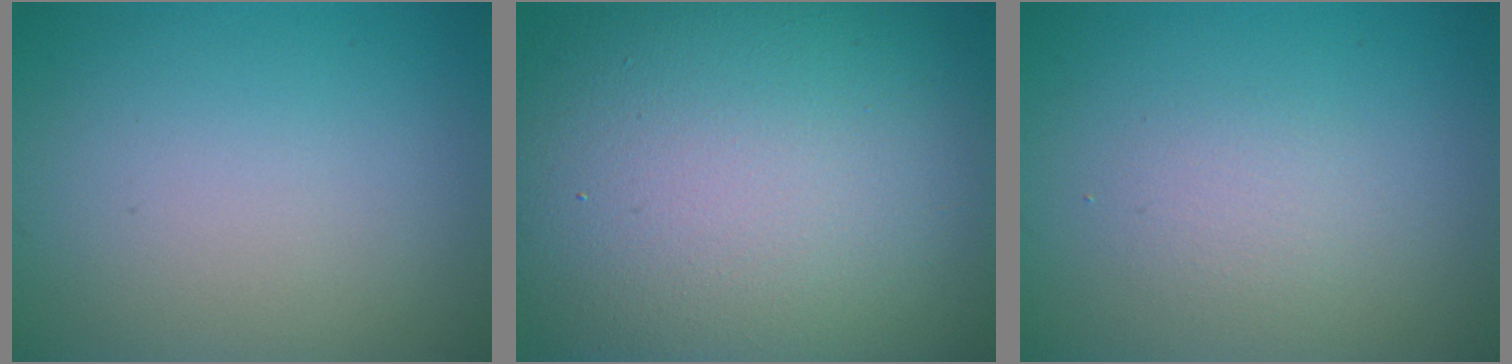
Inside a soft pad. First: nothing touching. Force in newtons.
{"total": 17.8, "press": 17.8, "slide": 1.1}
{"total": 1.4, "press": 1.4, "slide": 0.1}